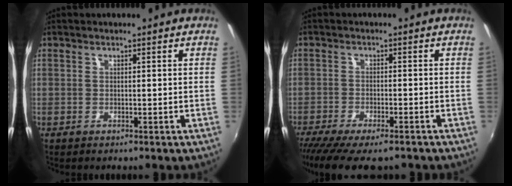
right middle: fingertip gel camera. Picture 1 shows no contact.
{"total": 11.6, "force": [-9.3, 2.8, 6.3], "torque": [-0.140, -0.042, -0.152]}